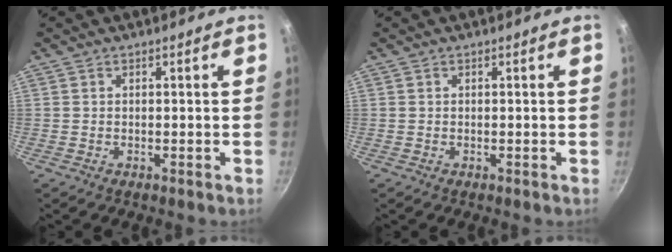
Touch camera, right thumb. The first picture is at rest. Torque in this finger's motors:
{"motor_torque": [-0.14, 0.03, -0.03, 0.03, 0.00]}